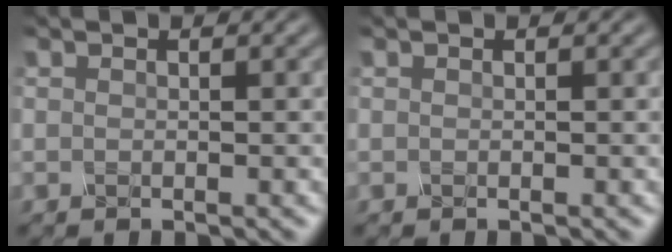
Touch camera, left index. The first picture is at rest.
{"total": 0.0}